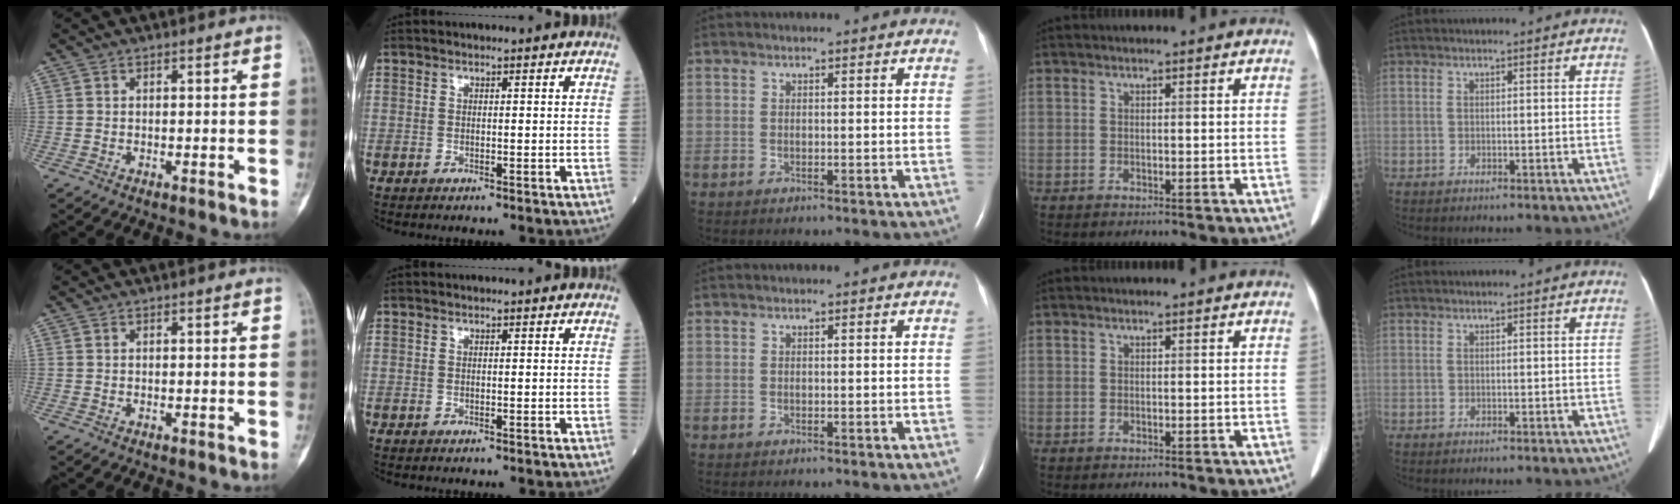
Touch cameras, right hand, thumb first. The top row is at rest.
{}